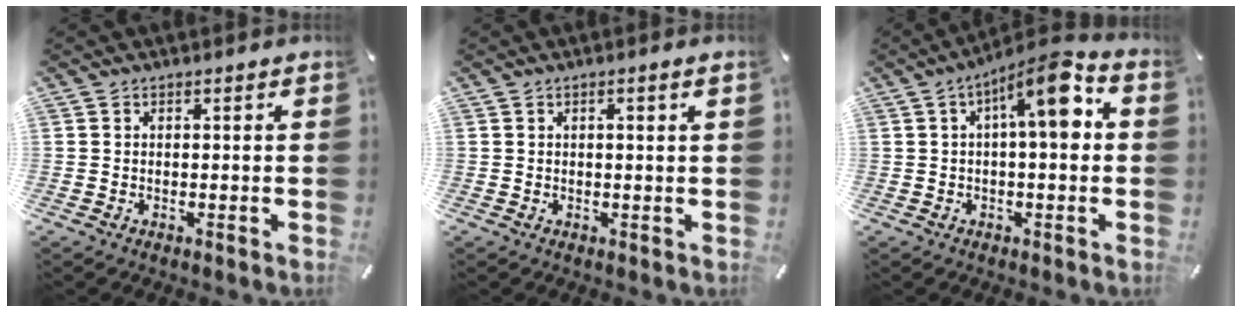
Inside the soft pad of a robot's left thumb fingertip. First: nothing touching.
{"total": 1.5, "force": [0.3, -0.1, 1.5], "torque": [-0.026, -0.004, 0.005]}
{"total": 11.2, "force": [2.3, 3.4, 10.5], "torque": [-0.156, -0.005, 0.029]}